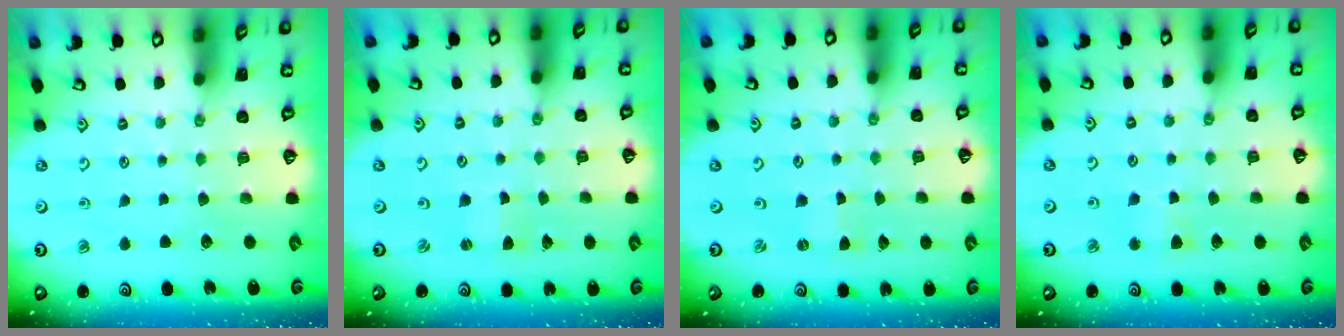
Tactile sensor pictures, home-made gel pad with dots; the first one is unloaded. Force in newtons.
{"total": 1.0, "press": 1.0, "slide": 0.2}
{"total": 0.0}
{"total": 2.6, "press": 2.6, "slide": 0.5}